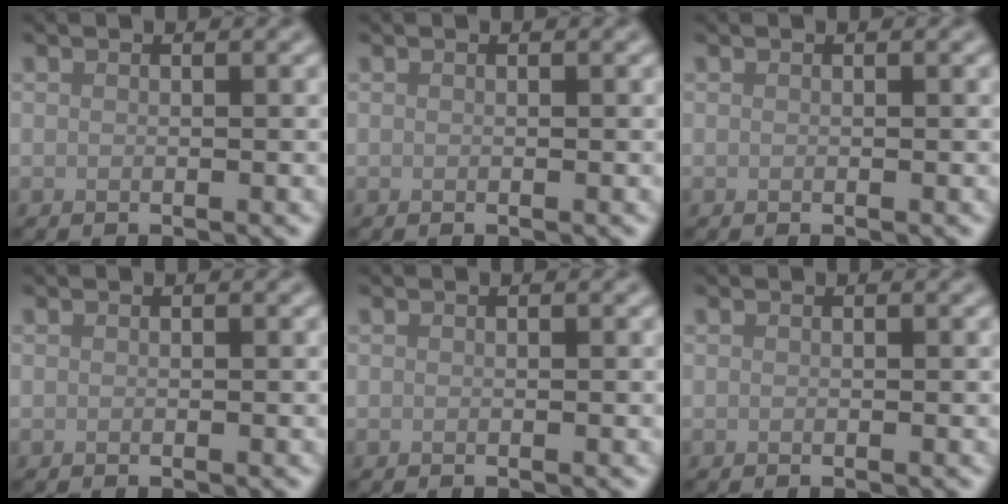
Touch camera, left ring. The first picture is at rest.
{"total": 0.0}
{"total": 0.0}
{"total": 0.0}
{"total": 0.0}
{"total": 0.0}